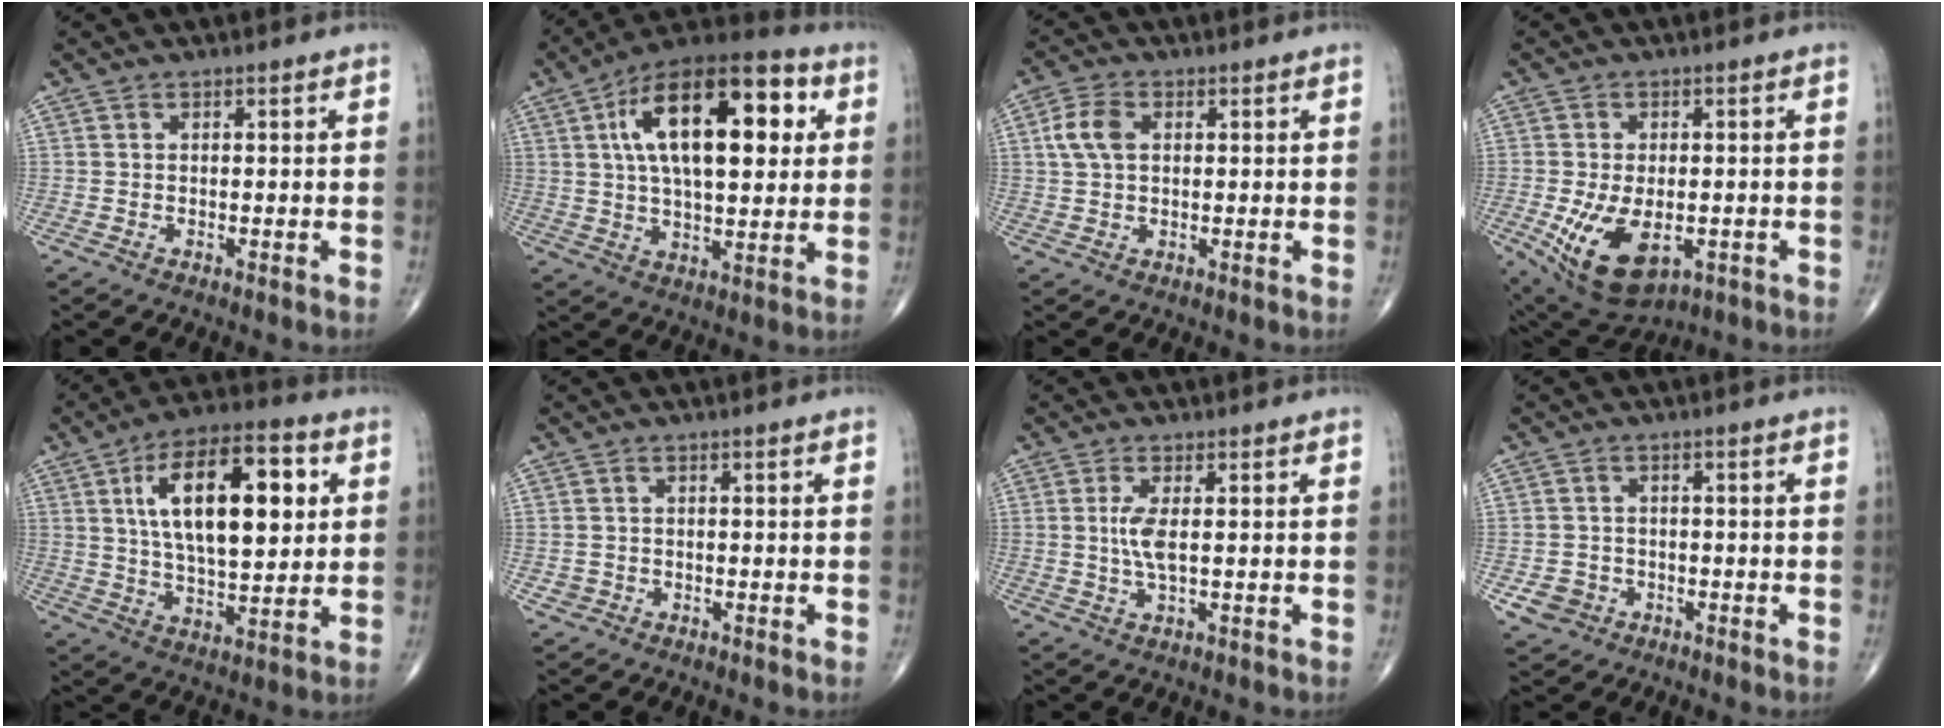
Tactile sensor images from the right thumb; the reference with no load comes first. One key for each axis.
{"total": 23.1, "fx": 6.0, "fy": 10.5, "fz": 19.6, "tx": -0.296, "ty": 0.010, "tz": 0.085}
{"total": 5.6, "fx": 1.3, "fy": 3.6, "fz": 4.1, "tx": -0.088, "ty": 0.008, "tz": 0.022}
{"total": 12.8, "fx": -3.8, "fy": 7.3, "fz": 9.9, "tx": -0.169, "ty": -0.003, "tz": -0.042}
{"total": 19.9, "fx": 5.1, "fy": 8.8, "fz": 17.1, "tx": -0.255, "ty": -0.003, "tz": 0.080}
{"total": 1.5, "fx": -0.5, "fy": 1.4, "fz": 0.1, "tx": 0.006, "ty": 0.007, "tz": -0.009}
{"total": 3.9, "fx": 0.4, "fy": 0.9, "fz": 3.7, "tx": -0.091, "ty": -0.007, "tz": 0.008}
{"total": 4.2, "fx": -1.6, "fy": 3.7, "fz": 1.0, "tx": -0.002, "ty": 0.010, "tz": -0.023}